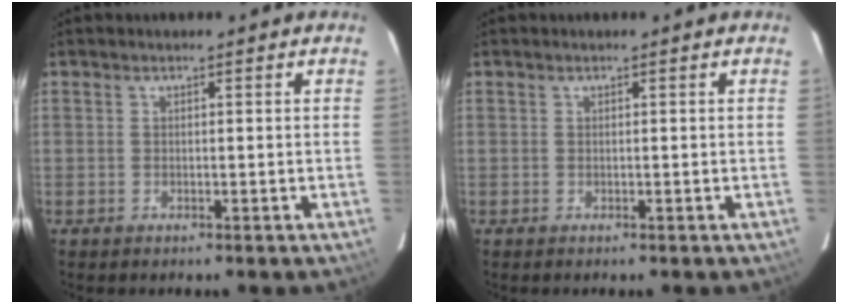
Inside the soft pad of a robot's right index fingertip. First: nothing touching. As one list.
[{"total": 0.0}]